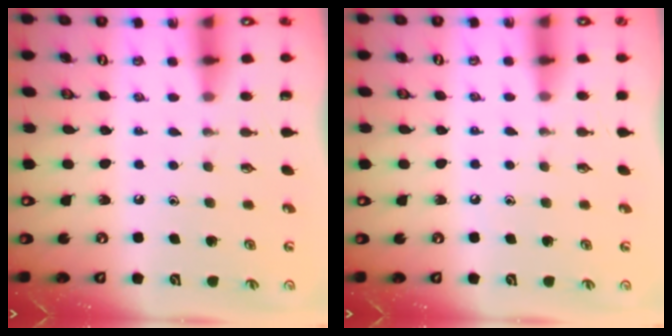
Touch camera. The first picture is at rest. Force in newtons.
{"total": 3.8, "press": 3.8, "slide": 0.6}